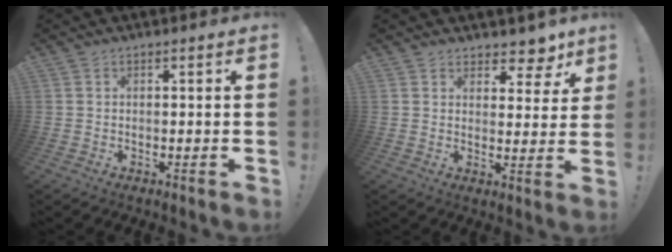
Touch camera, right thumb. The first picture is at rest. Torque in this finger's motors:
{"motor_torque": [-0.12, -0.03, -0.27, 0.23, 0.06]}